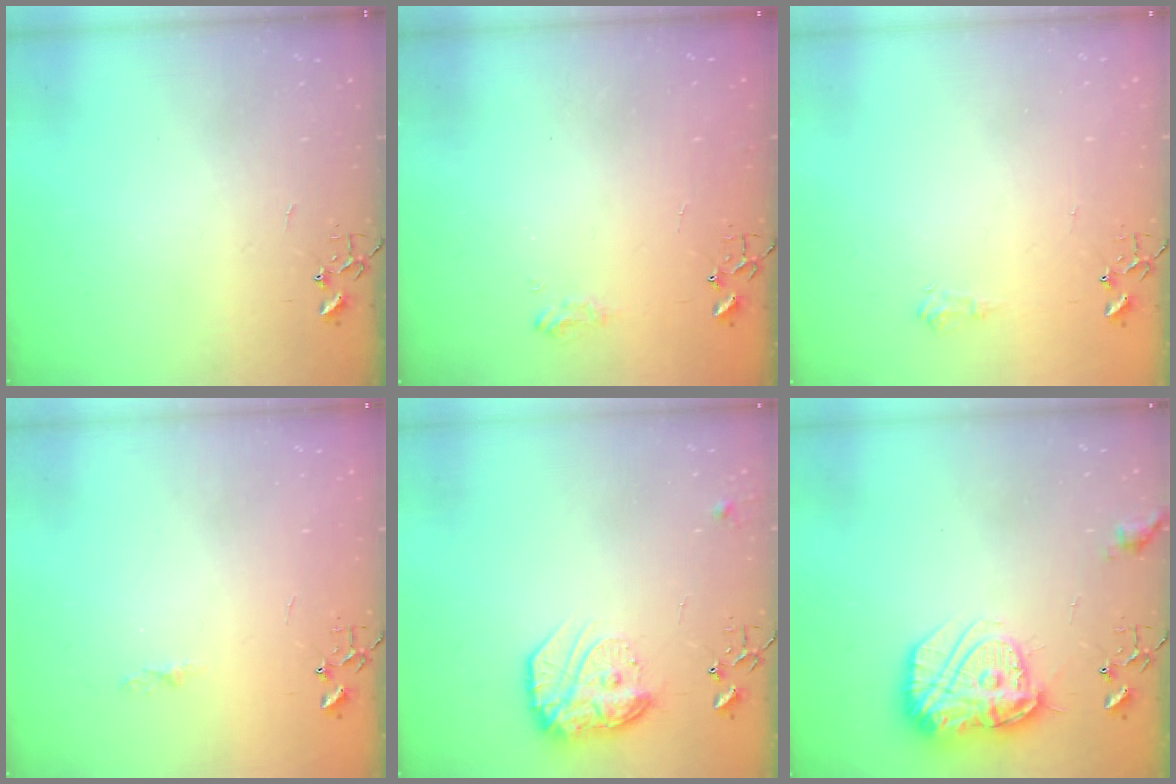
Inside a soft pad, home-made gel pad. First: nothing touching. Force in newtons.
{"total": 7.5, "press": 7.4, "slide": 0.8}
{"total": 5.8, "press": 5.7, "slide": 0.8}
{"total": 3.6, "press": 3.5, "slide": 0.5}
{"total": 16.9, "press": 16.8, "slide": 1.4}
{"total": 17.4, "press": 17.4, "slide": 1.3}